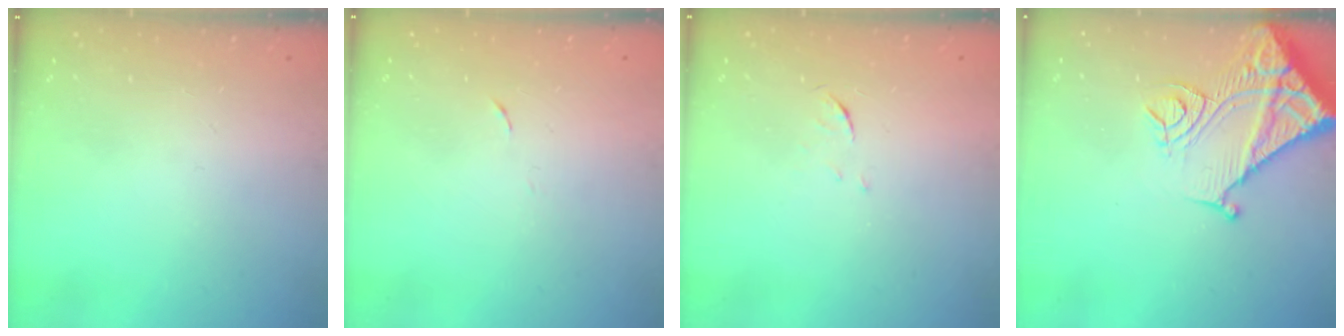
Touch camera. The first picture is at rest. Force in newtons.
{"total": 4.0, "press": 3.6, "slide": 1.7}
{"total": 5.0, "press": 4.9, "slide": 0.4}
{"total": 16.5, "press": 16.4, "slide": 2.0}